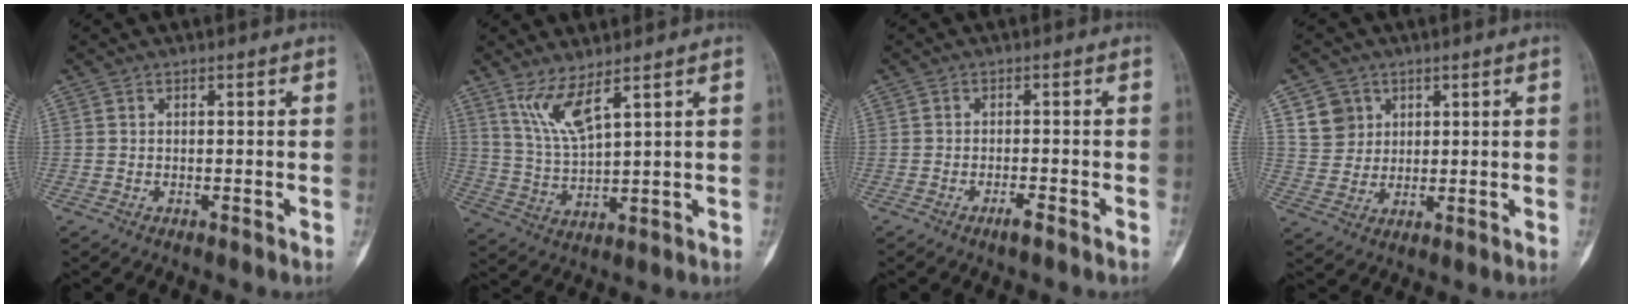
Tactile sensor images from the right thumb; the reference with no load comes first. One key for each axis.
{"total": 7.0, "fx": 4.4, "fy": 1.0, "fz": 5.3, "tx": -0.115, "ty": -0.036, "tz": 0.099}
{"total": 1.8, "fx": -1.3, "fy": 0.2, "fz": 1.3, "tx": -0.031, "ty": 0.003, "tz": -0.025}
{"total": 6.2, "fx": 2.8, "fy": 5.3, "fz": 1.5, "tx": -0.003, "ty": -0.013, "tz": 0.056}